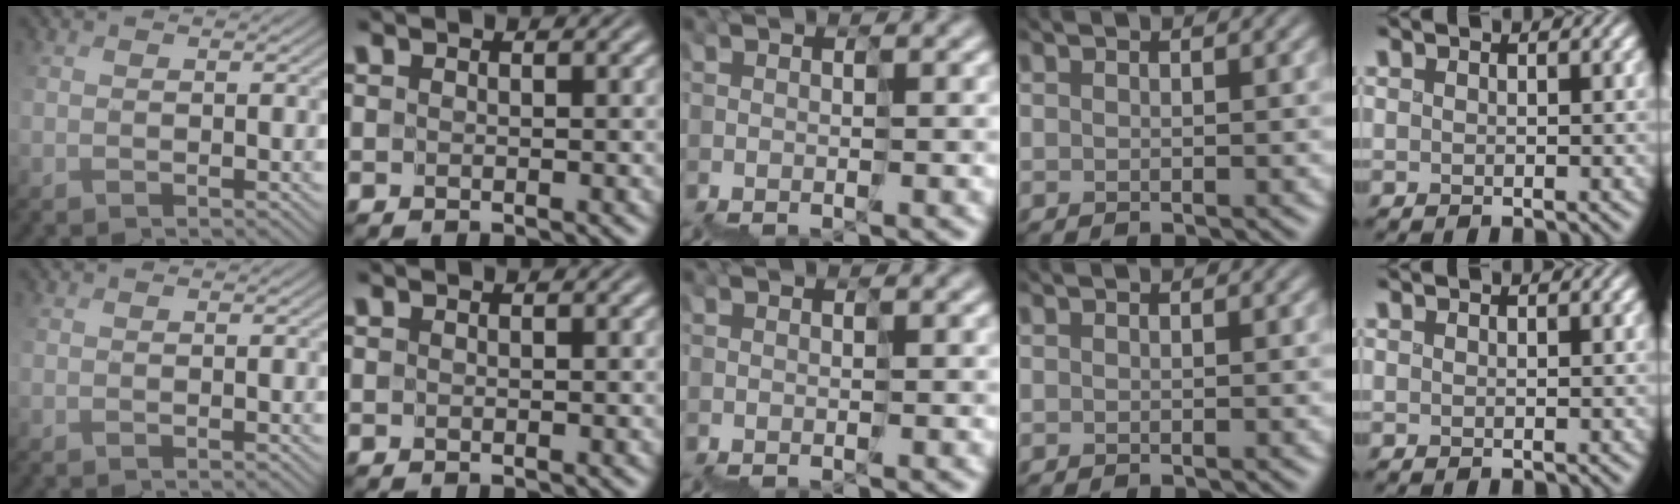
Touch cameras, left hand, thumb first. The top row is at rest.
{}